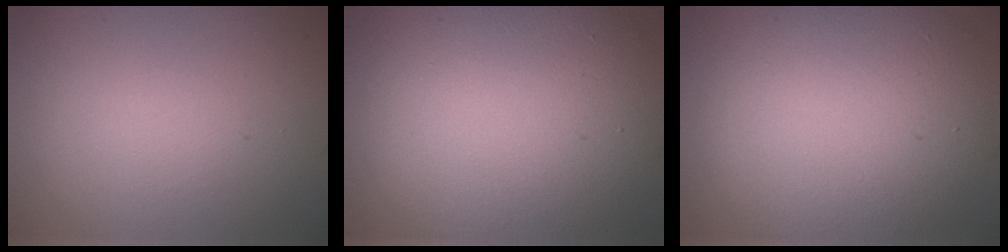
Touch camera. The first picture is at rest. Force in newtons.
{"total": 14.5, "press": 14.5, "slide": 0.5}
{"total": 10.5, "press": 10.5, "slide": 0.8}